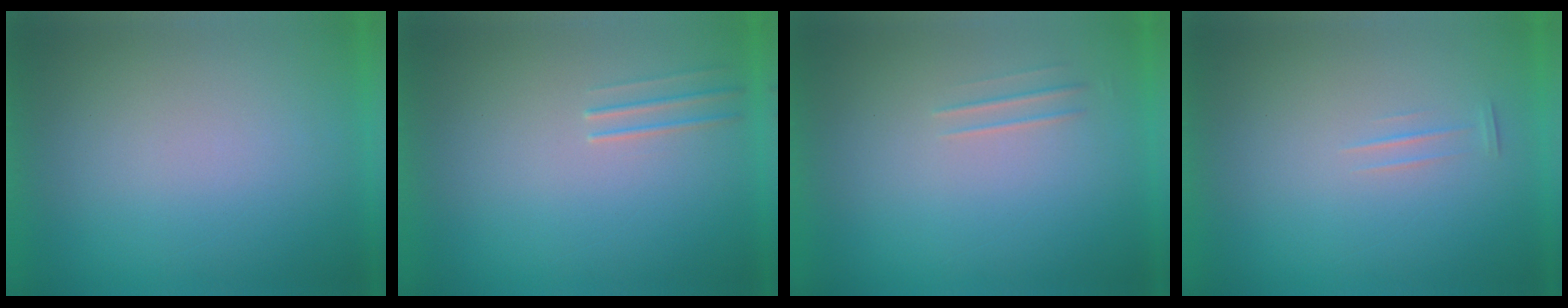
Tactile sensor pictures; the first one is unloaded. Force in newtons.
{"total": 1.2}
{"total": 1.7}
{"total": 1.4}